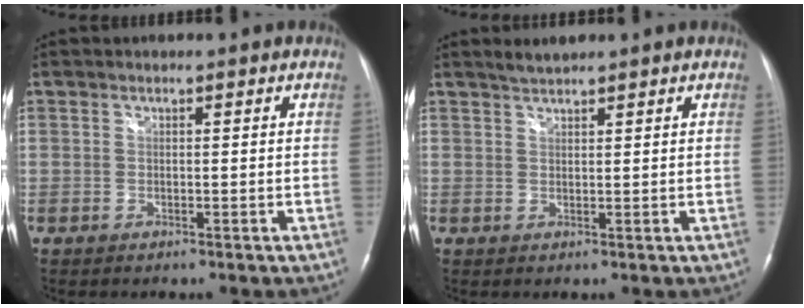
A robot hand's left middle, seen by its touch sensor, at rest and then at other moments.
{"total": 1.9, "force": [1.8, 0.0, 0.6], "torque": [-0.016, 0.003, 0.038]}